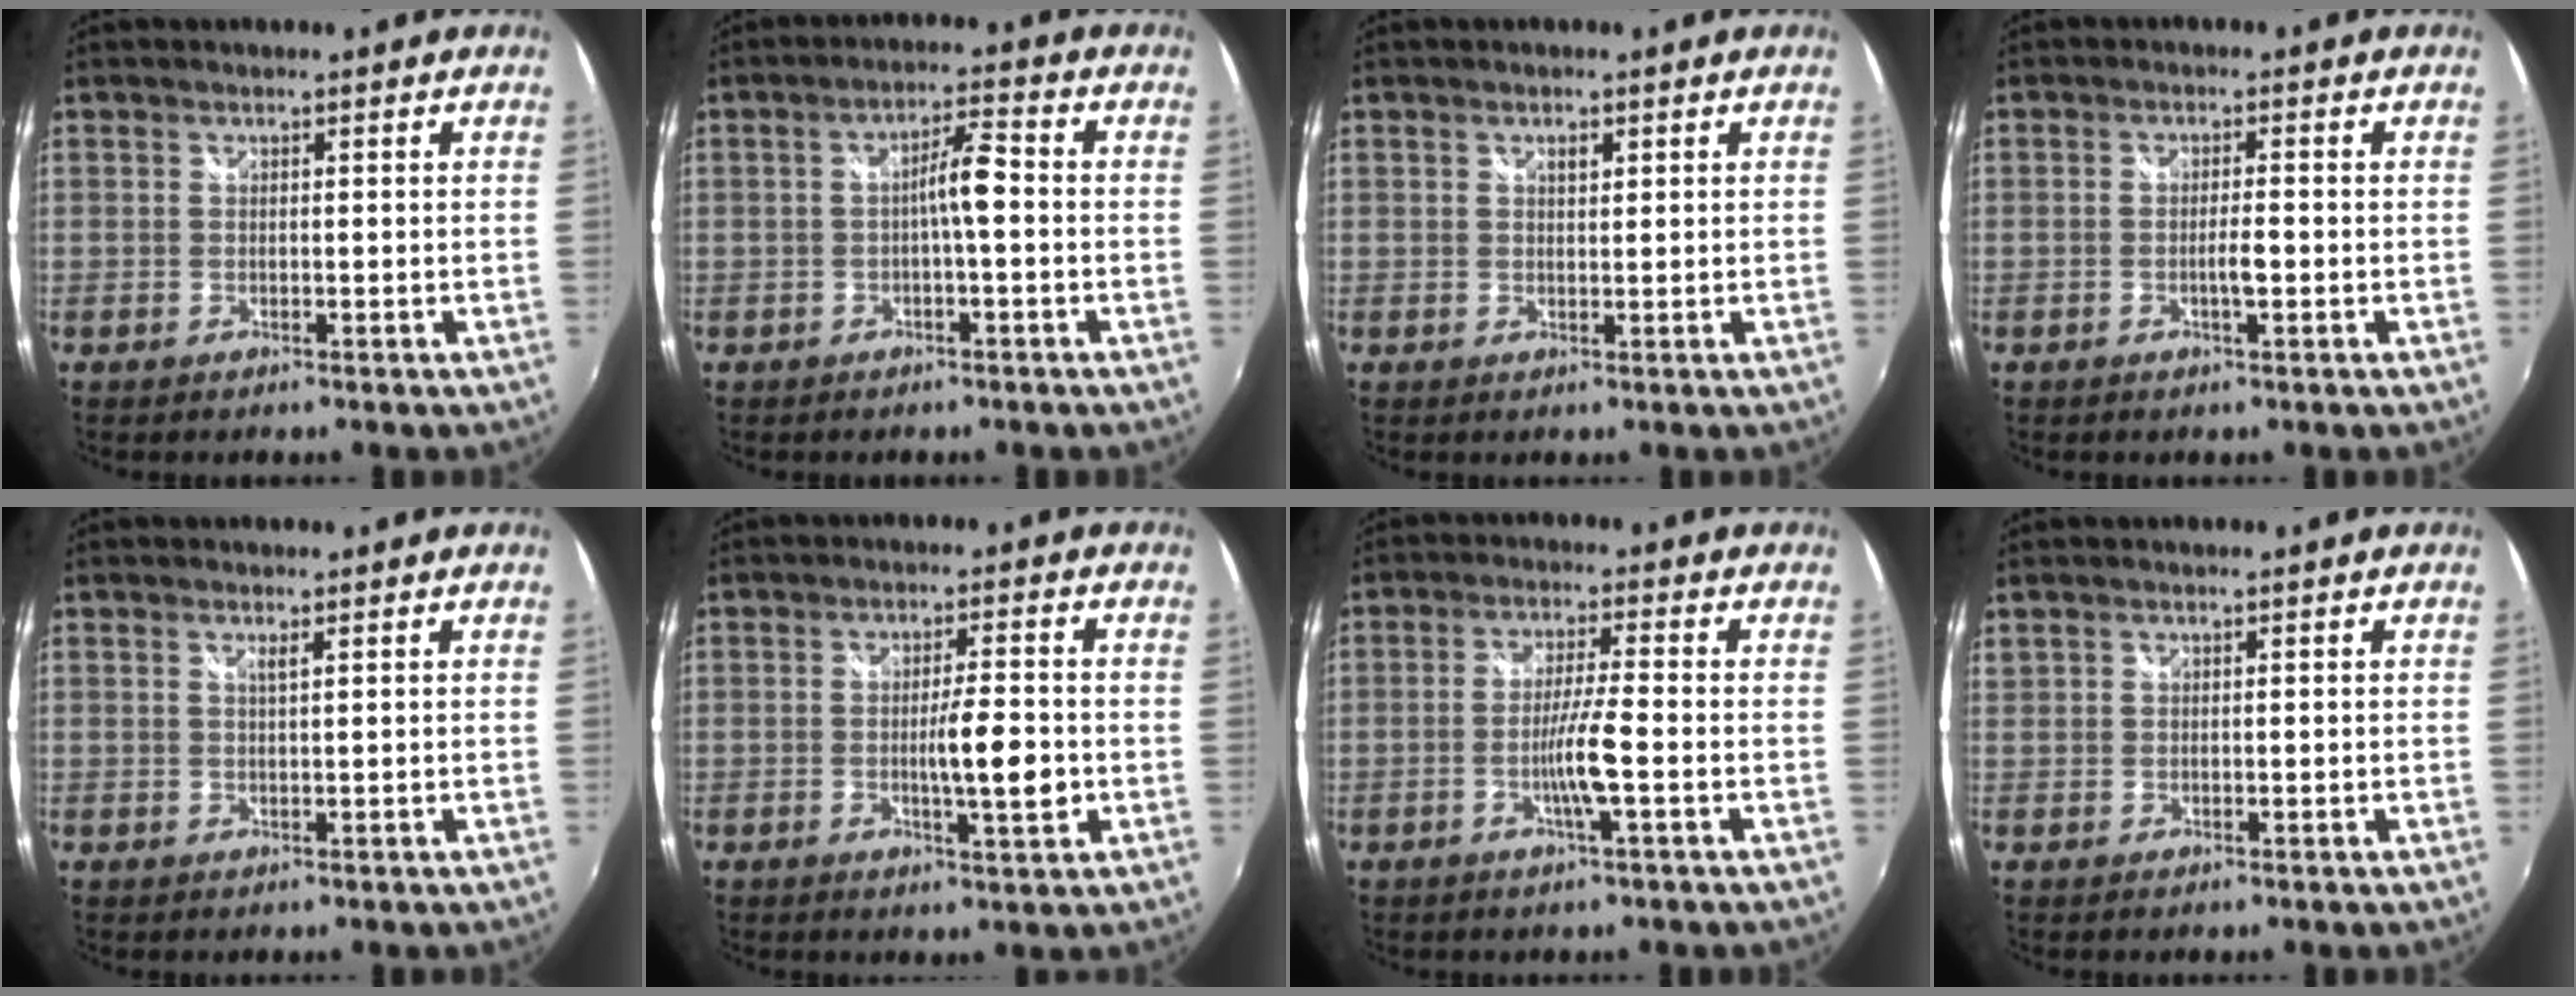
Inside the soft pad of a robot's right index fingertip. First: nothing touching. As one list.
[{"total": 5.9, "force": [-0.9, 0.2, 5.8], "torque": [-0.109, 0.012, -0.015]}, {"total": 1.4, "force": [0.7, 0.6, 1.0], "torque": [-0.015, 0.003, 0.012]}, {"total": 2.5, "force": [-0.8, 0.4, 2.4], "torque": [-0.042, -0.001, -0.014]}, {"total": 1.0, "force": [0.6, -0.1, 0.8], "torque": [-0.014, 0.000, 0.009]}, {"total": 6.7, "force": [-1.3, 0.7, 6.6], "torque": [-0.106, -0.010, -0.019]}, {"total": 5.8, "force": [-1.9, -0.4, 5.5], "torque": [-0.100, -0.006, -0.037]}, {"total": 0.8, "force": [0.6, 0.4, 0.4], "torque": [-0.004, 0.002, 0.012]}]